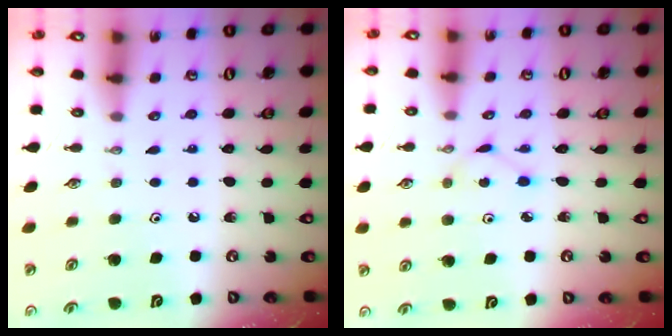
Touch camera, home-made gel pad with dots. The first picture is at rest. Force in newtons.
{"total": 2.8, "press": 2.8, "slide": 0.1}